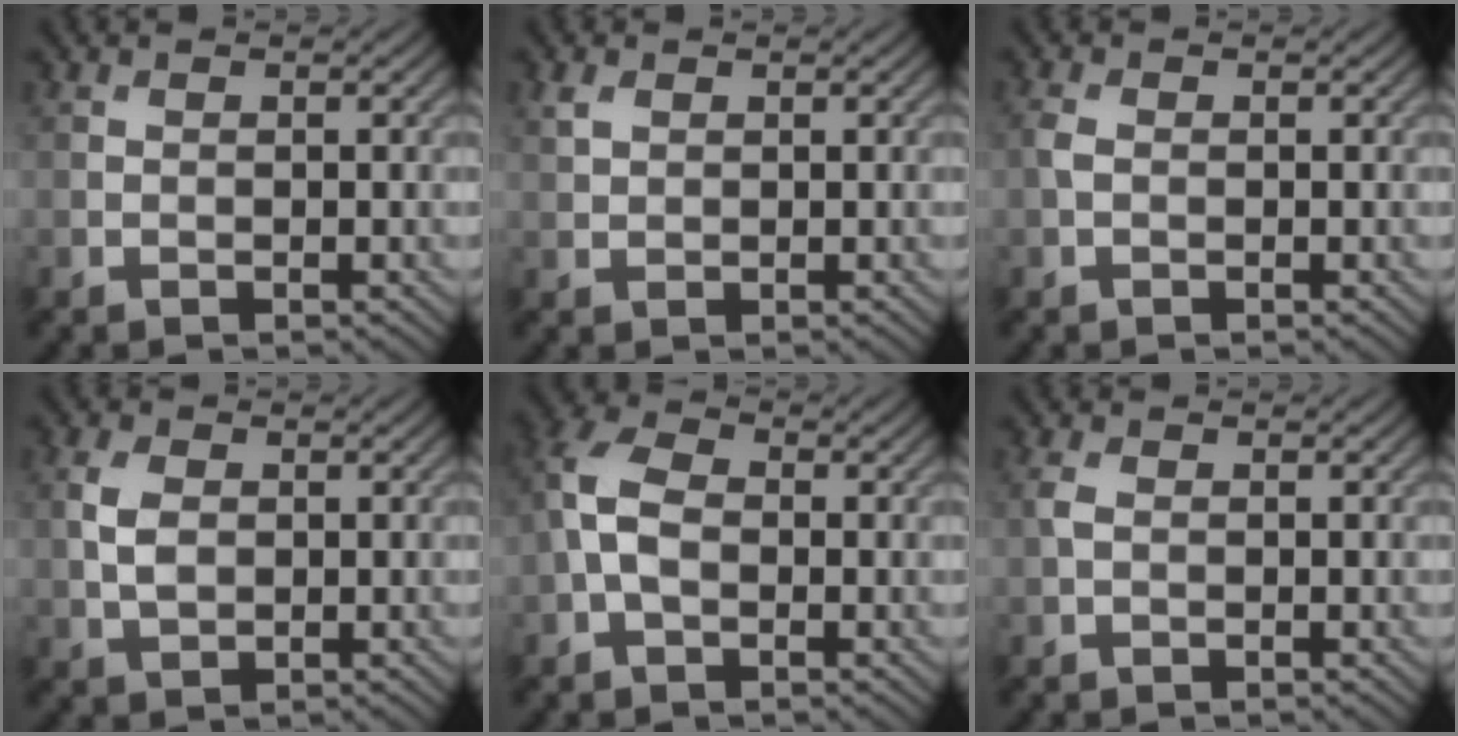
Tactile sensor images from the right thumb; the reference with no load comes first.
{"total": 1.7, "force": [0.9, 1.1, 1.0], "torque": [-0.026, 0.002, 0.020]}
{"total": 1.2, "force": [-0.1, 0.8, 0.9], "torque": [-0.027, 0.003, -0.005]}
{"total": 3.5, "force": [0.3, 2.4, 2.5], "torque": [-0.064, 0.001, 0.005]}
{"total": 5.7, "force": [-0.3, 3.8, 4.3], "torque": [-0.105, 0.011, -0.019]}
{"total": 1.2, "force": [0.1, 0.8, 0.9], "torque": [-0.027, 0.004, -0.002]}